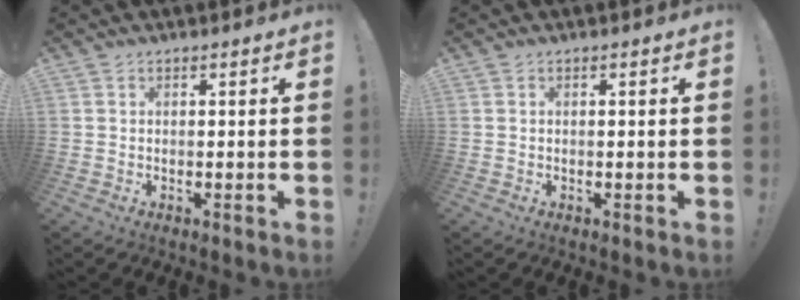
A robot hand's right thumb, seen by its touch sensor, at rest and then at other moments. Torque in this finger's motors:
{"motor_torque": [-0.02, 0.15, -0.03, -0.18, 0.00]}